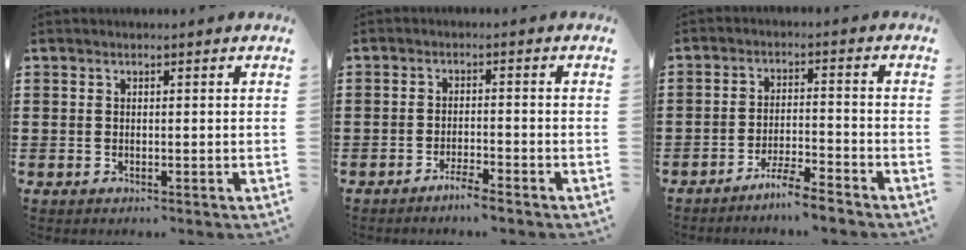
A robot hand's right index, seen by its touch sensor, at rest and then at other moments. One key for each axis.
{"total": 2.5, "fx": -2.3, "fy": -0.1, "fz": 1.0, "tx": -0.018, "ty": 0.003, "tz": -0.042}
{"total": 4.7, "fx": -4.4, "fy": -0.3, "fz": 1.7, "tx": -0.037, "ty": -0.003, "tz": -0.086}